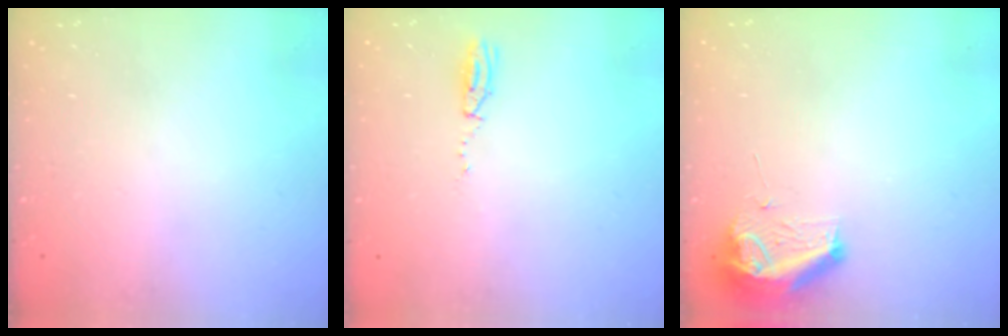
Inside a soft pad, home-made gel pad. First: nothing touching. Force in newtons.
{"total": 3.5, "press": 2.8, "slide": 2.1}
{"total": 8.7, "press": 8.6, "slide": 1.0}